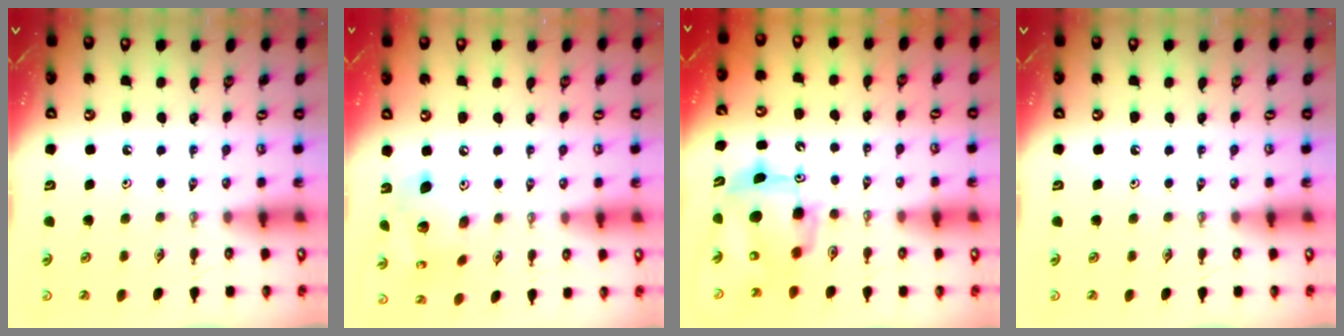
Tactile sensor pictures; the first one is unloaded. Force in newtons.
{"total": 14.4, "press": 14.3, "slide": 1.9}
{"total": 8.6, "press": 8.6, "slide": 1.0}
{"total": 0.0}